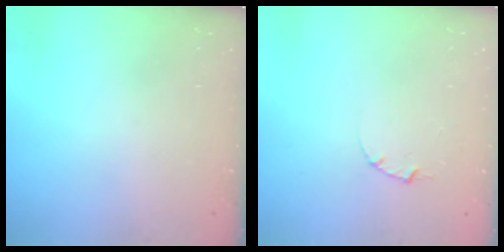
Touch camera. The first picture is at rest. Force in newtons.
{"total": 1.0, "press": 1.0, "slide": 0.3}